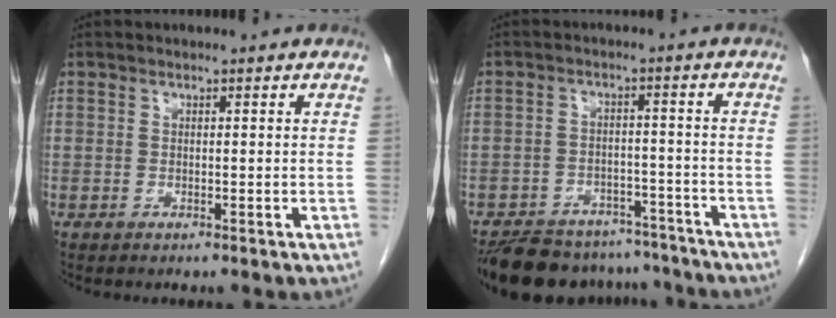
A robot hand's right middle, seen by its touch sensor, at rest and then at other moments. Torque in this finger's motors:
{"motor_torque": [1.12, -1.02, 0.19, 0.07]}